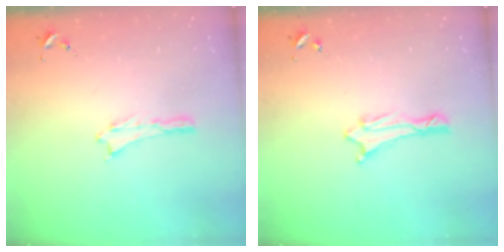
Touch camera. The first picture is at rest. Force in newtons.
{"total": 1.0, "press": 1.0, "slide": 0.2}